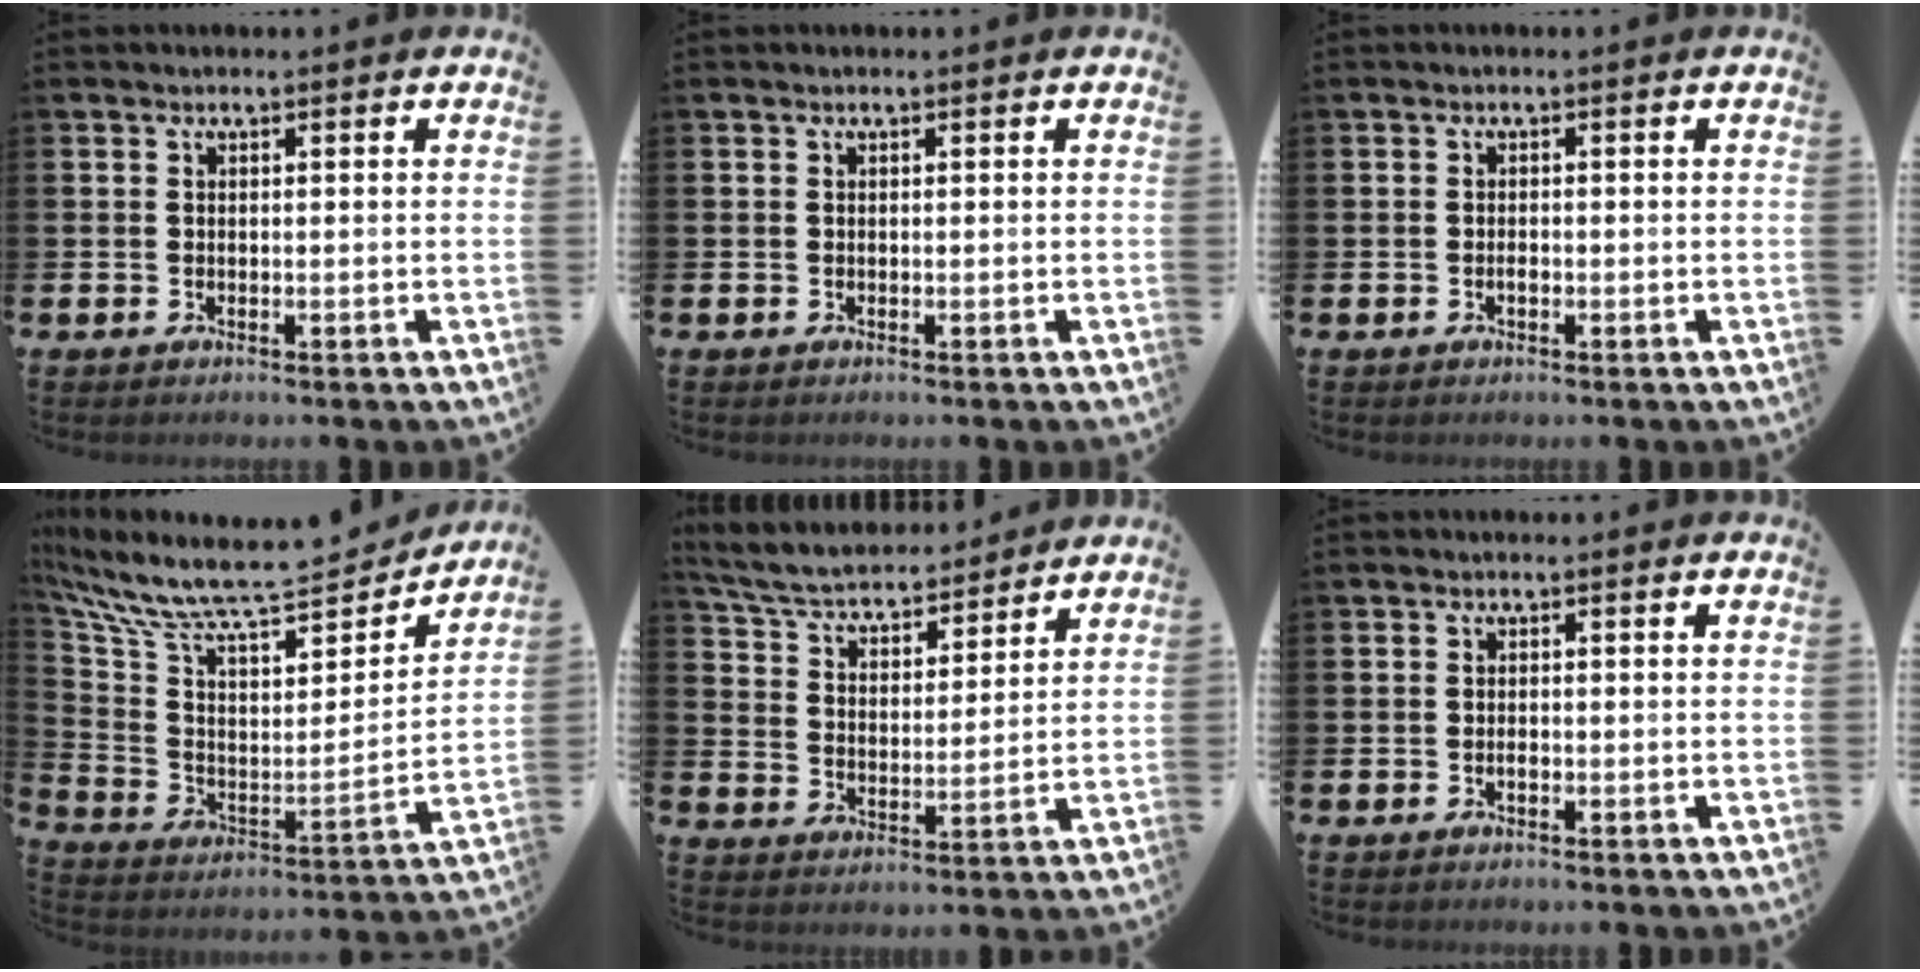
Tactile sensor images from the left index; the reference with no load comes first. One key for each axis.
{"total": 0.0}
{"total": 0.8, "fx": -0.3, "fy": 0.4, "fz": 0.7, "tx": -0.015, "ty": 0.001, "tz": -0.006}
{"total": 9.0, "fx": 8.1, "fy": 2.1, "fz": 3.3, "tx": -0.108, "ty": -0.071, "tz": 0.133}
{"total": 5.9, "fx": 5.5, "fy": 1.3, "fz": 1.4, "tx": -0.054, "ty": -0.041, "tz": 0.093}
{"total": 0.7, "fx": -0.3, "fy": 0.3, "fz": 0.6, "tx": -0.013, "ty": 0.001, "tz": -0.005}